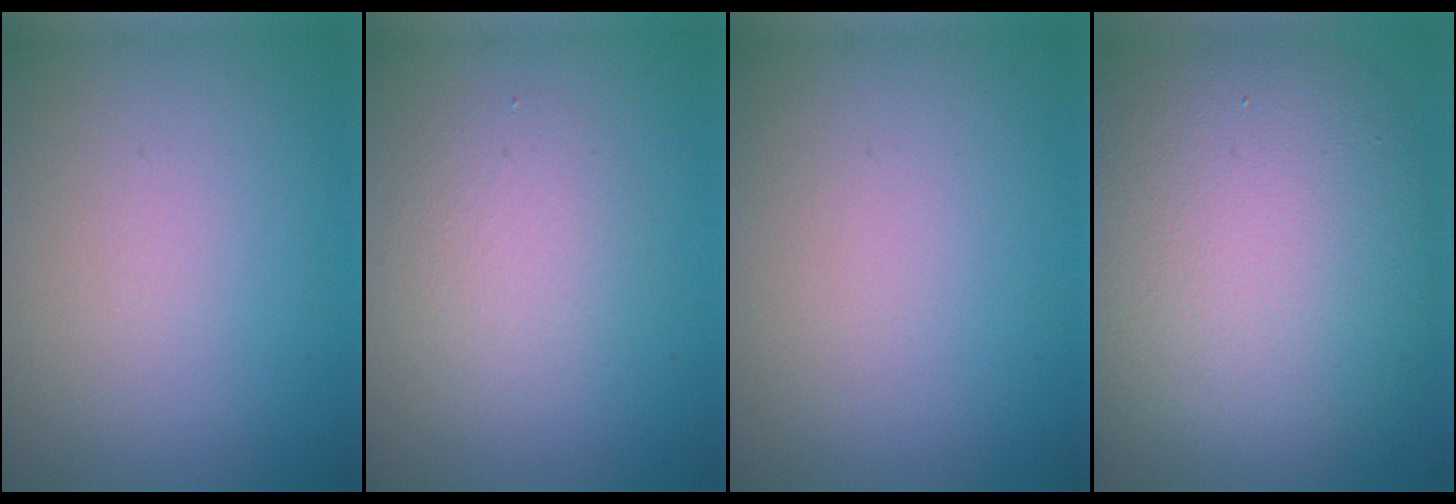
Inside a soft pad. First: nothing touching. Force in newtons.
{"total": 2.6, "press": 2.6, "slide": 0.1}
{"total": 0.0}
{"total": 12.4, "press": 12.3, "slide": 1.1}